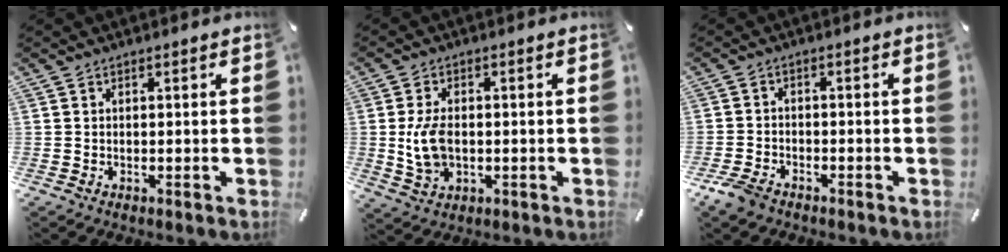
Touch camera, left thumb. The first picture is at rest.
{"total": 8.3, "force": [-0.4, 5.4, 6.3], "torque": [-0.152, -0.004, -0.007]}
{"total": 4.2, "force": [-3.3, 2.0, 1.6], "torque": [-0.050, 0.011, -0.067]}